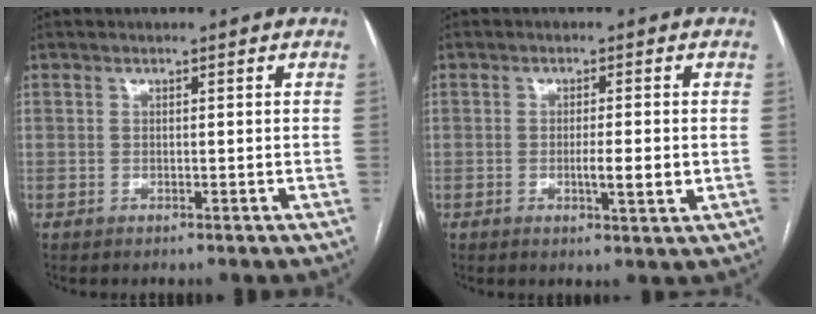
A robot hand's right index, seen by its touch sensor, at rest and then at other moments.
{"total": 3.8, "force": [-0.6, 0.4, 3.7], "torque": [-0.058, -0.004, -0.008]}